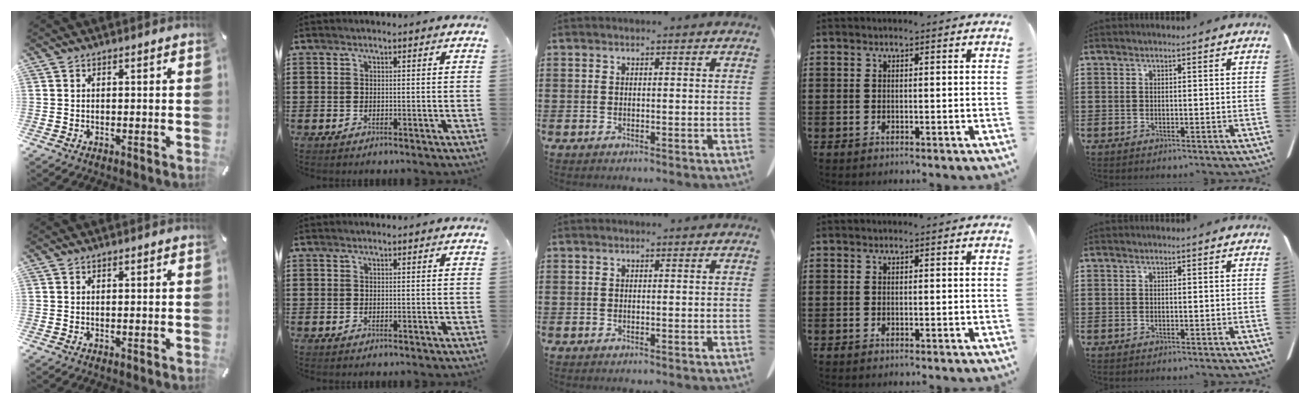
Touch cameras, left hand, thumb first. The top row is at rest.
{}